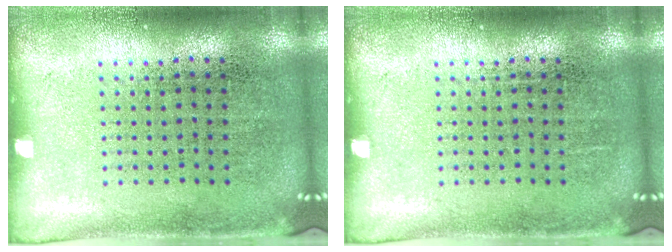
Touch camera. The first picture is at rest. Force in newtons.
{"total": 0.0}